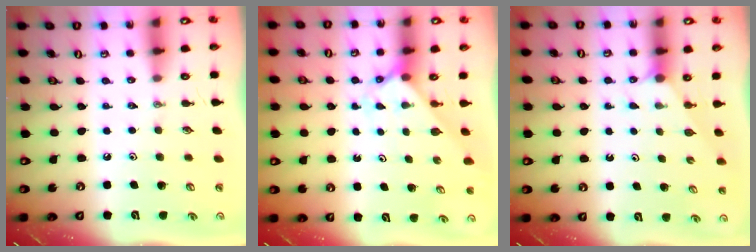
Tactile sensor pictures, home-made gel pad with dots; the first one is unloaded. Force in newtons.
{"total": 2.3, "press": 2.3, "slide": 0.2}
{"total": 2.1, "press": 2.1, "slide": 0.3}